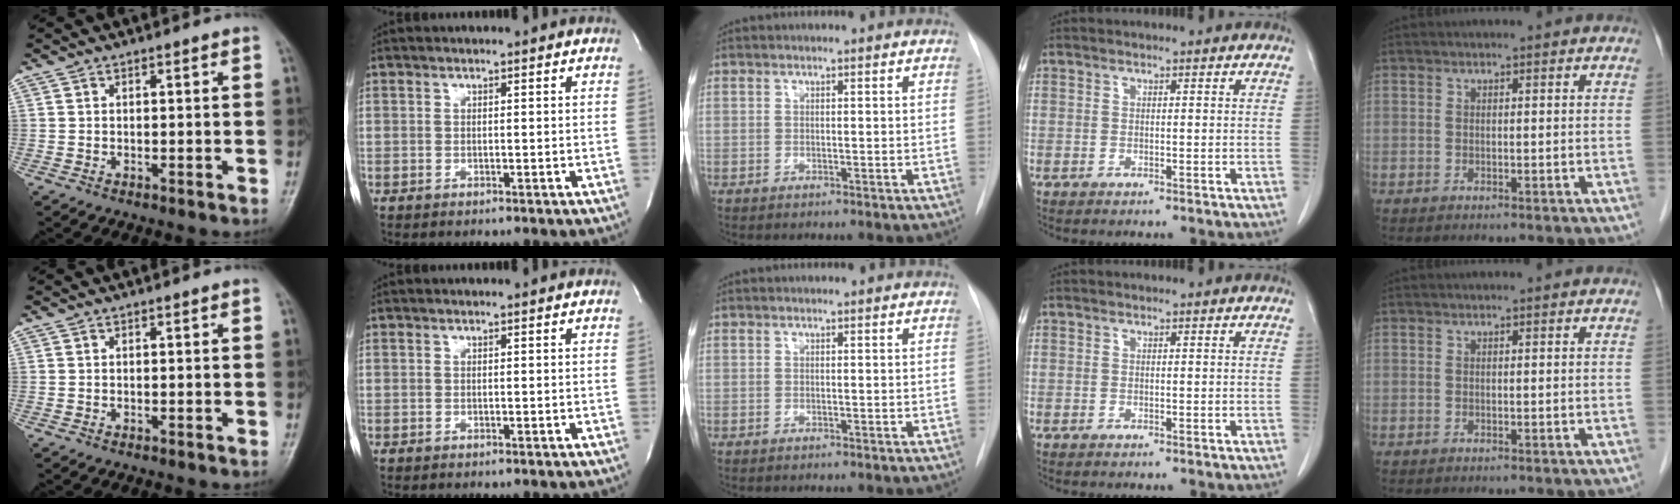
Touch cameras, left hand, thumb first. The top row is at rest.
{}